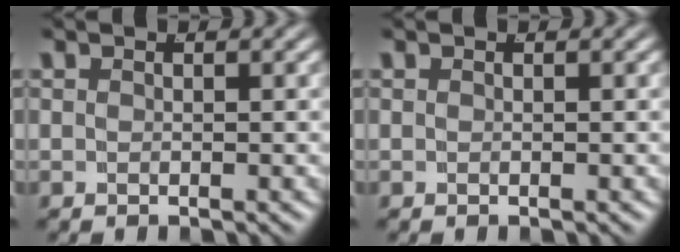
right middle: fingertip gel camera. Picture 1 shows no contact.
{"total": 0.0}